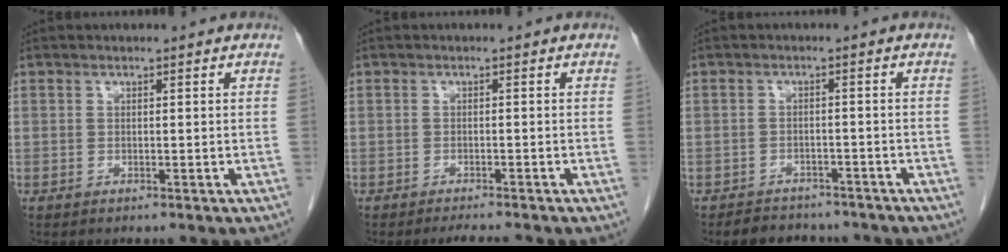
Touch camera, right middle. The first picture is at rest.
{"total": 3.1, "force": [-2.8, -0.1, 1.2], "torque": [-0.020, -0.009, -0.038]}
{"total": 6.8, "force": [-6.0, 2.8, 1.5], "torque": [-0.019, 0.004, -0.075]}